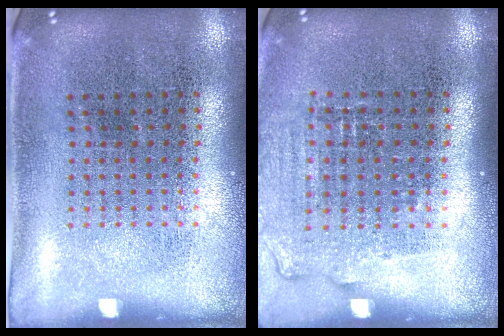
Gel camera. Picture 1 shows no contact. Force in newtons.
{"total": 1.1, "press": 1.1, "slide": 0.4}